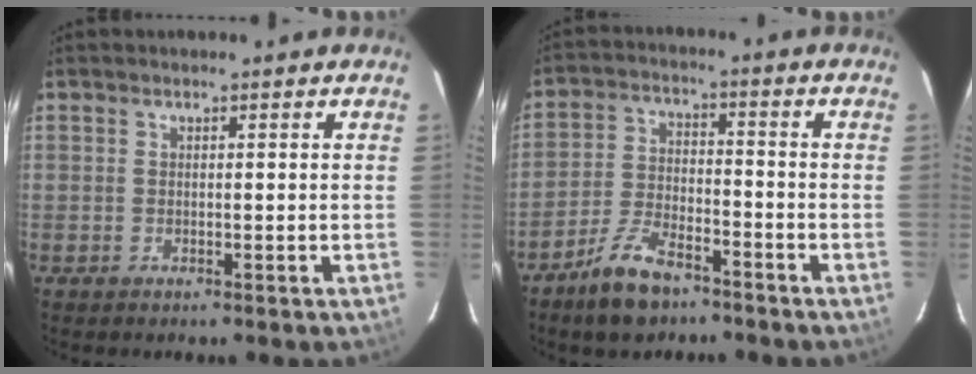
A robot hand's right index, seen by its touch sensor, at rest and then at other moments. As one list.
[{"total": 8.8, "force": [-6.5, 3.4, 4.9], "torque": [-0.109, 0.003, -0.120]}]